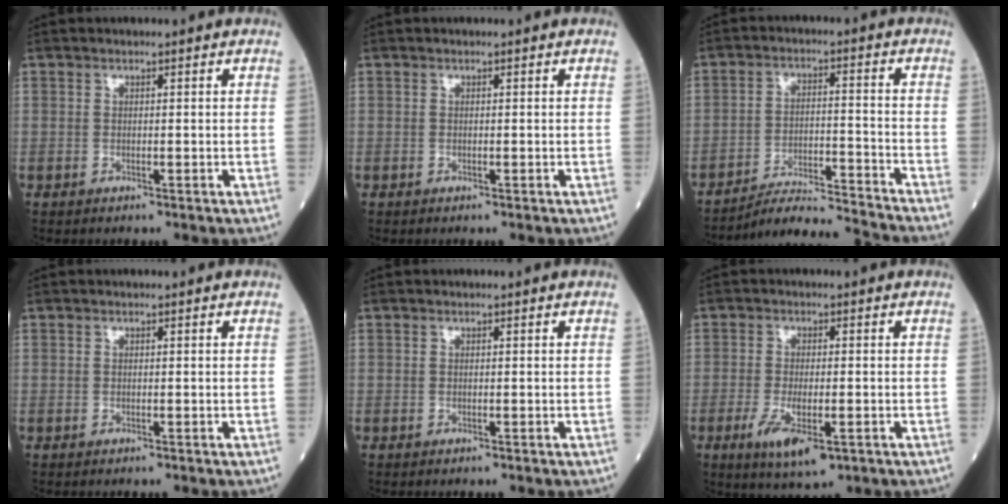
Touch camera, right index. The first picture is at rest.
{"total": 0.0}
{"total": 10.5, "force": [-10.2, -2.1, 1.6], "torque": [-0.018, 0.004, -0.175]}
{"total": 0.0}
{"total": 0.0}
{"total": 6.5, "force": [-2.7, 1.8, 5.6], "torque": [-0.109, -0.015, -0.039]}